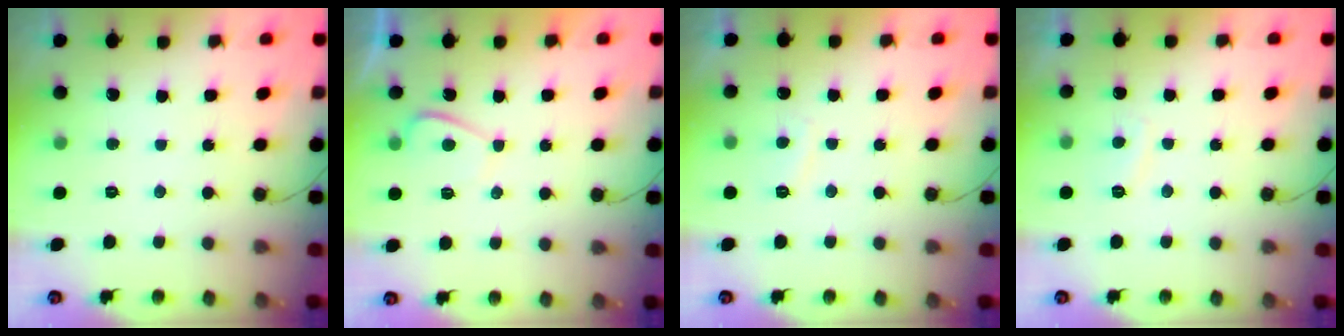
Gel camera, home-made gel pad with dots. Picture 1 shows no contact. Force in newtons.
{"total": 2.1, "press": 2.0, "slide": 0.7}
{"total": 2.6, "press": 2.5, "slide": 0.8}
{"total": 3.4, "press": 3.3, "slide": 0.8}